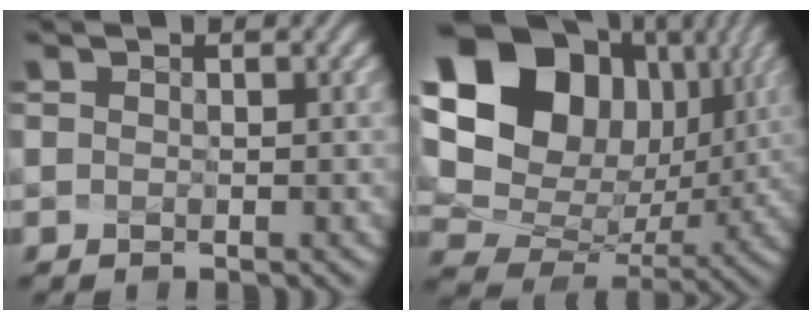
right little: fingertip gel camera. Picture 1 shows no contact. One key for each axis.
{"total": 18.7, "fx": 6.2, "fy": 14.9, "fz": 9.5, "tx": -0.222, "ty": 0.027, "tz": 0.134}